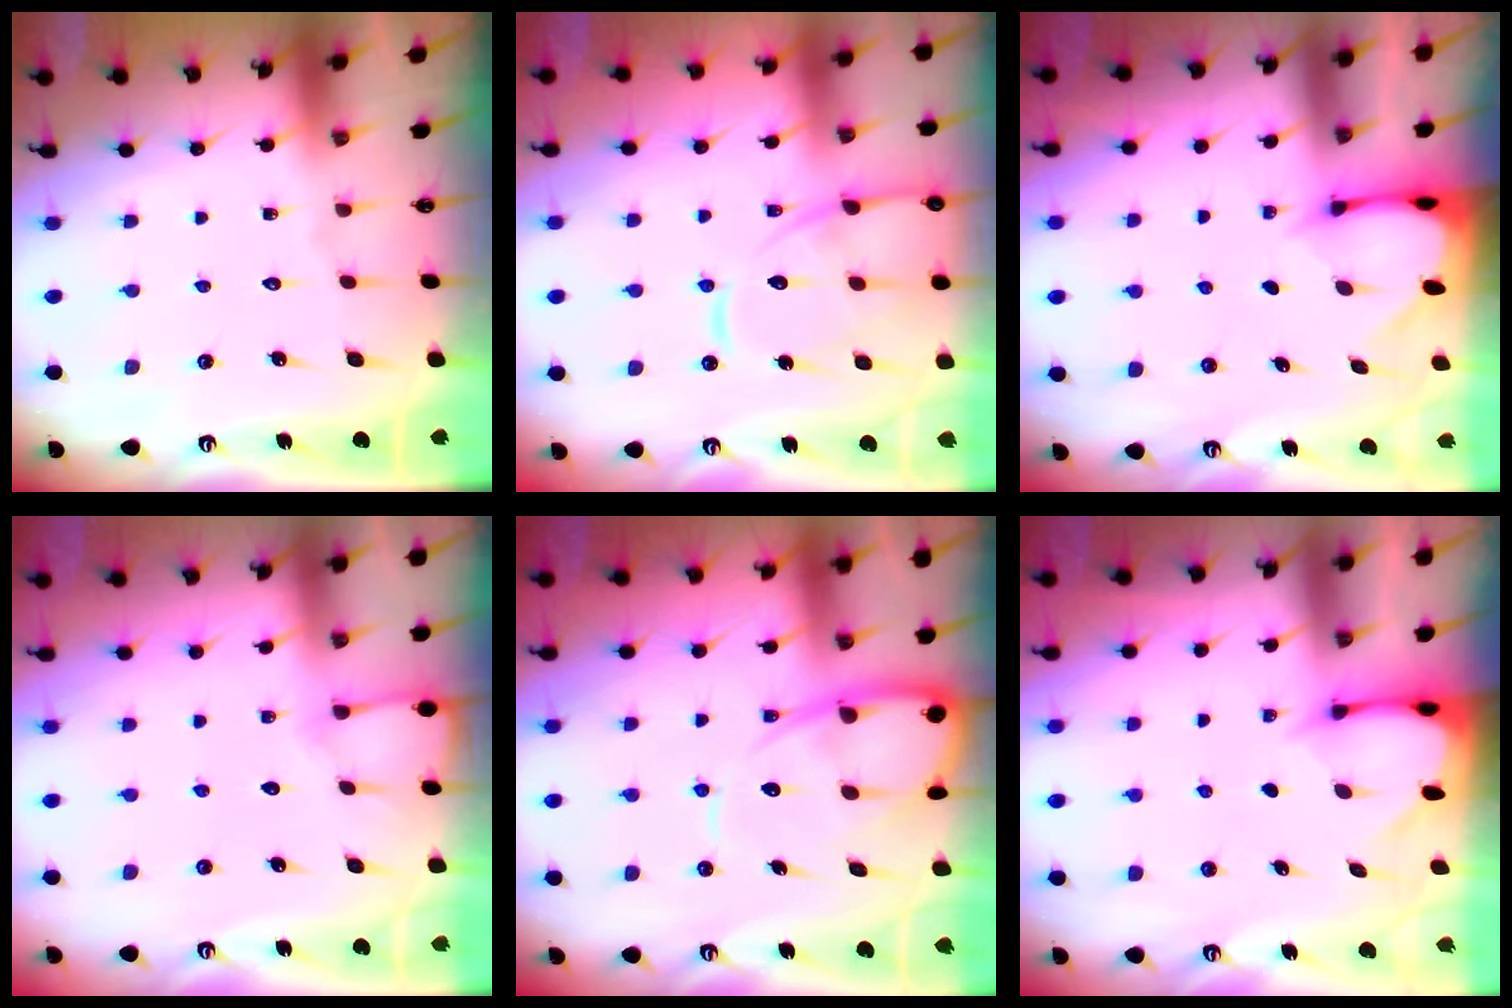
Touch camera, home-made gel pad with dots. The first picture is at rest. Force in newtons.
{"total": 13.0, "press": 13.0, "slide": 1.3}
{"total": 2.7, "press": 2.7, "slide": 0.2}
{"total": 4.1, "press": 4.1, "slide": 0.6}
{"total": 10.5, "press": 10.5, "slide": 0.8}
{"total": 2.6, "press": 2.5, "slide": 0.4}